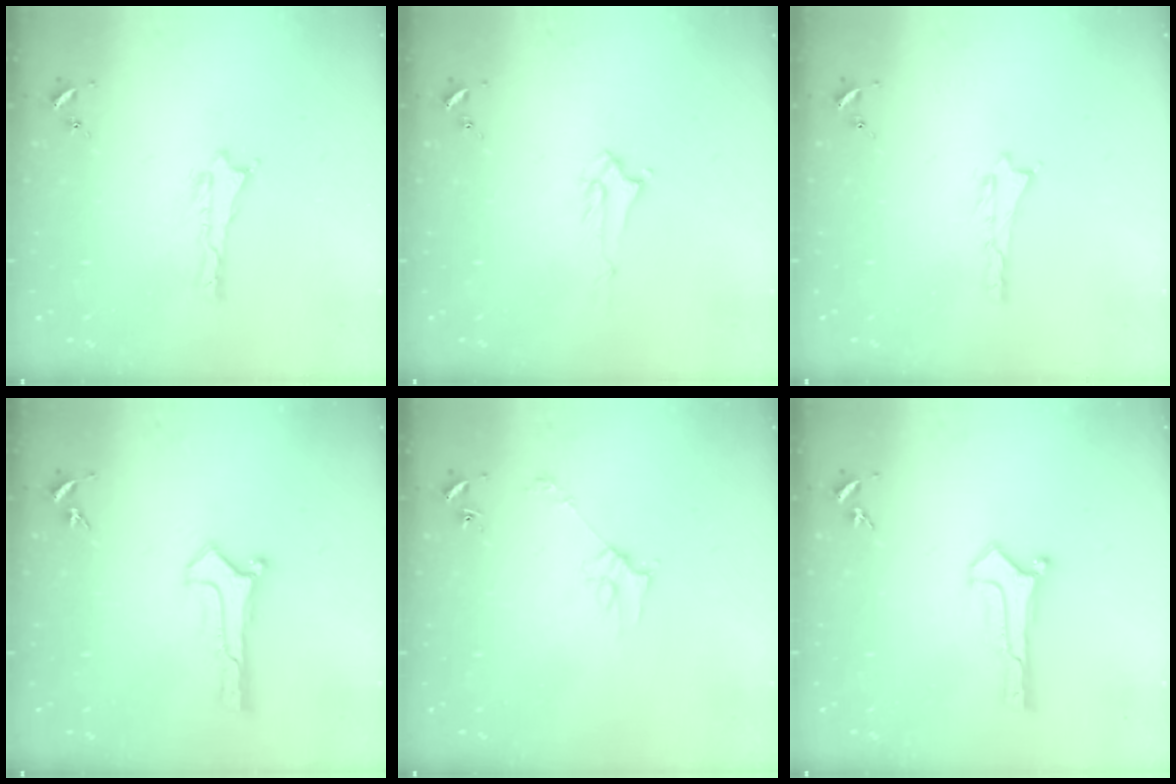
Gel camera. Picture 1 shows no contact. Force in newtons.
{"total": 1.4, "press": 1.4, "slide": 0.3}
{"total": 0.0}
{"total": 0.0}
{"total": 2.8, "press": 2.8, "slide": 0.2}
{"total": 0.6, "press": 0.6, "slide": 0.0}